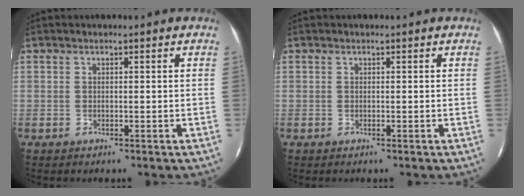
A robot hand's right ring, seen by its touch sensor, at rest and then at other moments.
{"total": 0.0}